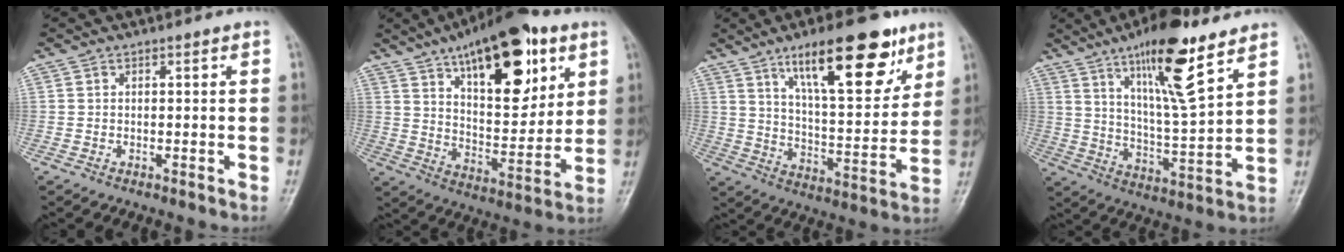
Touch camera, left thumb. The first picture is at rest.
{"total": 22.8, "force": [11.4, 10.0, 17.0], "torque": [-0.214, -0.042, 0.186]}
{"total": 19.8, "force": [11.6, 6.7, 14.6], "torque": [-0.182, -0.052, 0.190]}
{"total": 16.2, "force": [9.8, 3.2, 12.5], "torque": [-0.197, -0.055, 0.172]}